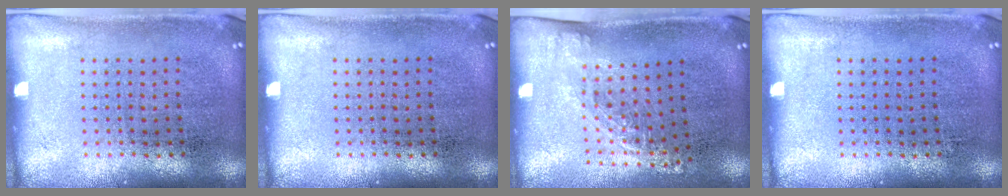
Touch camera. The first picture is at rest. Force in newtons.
{"total": 0.0}
{"total": 1.3, "press": 1.0, "slide": 0.9}
{"total": 0.0}